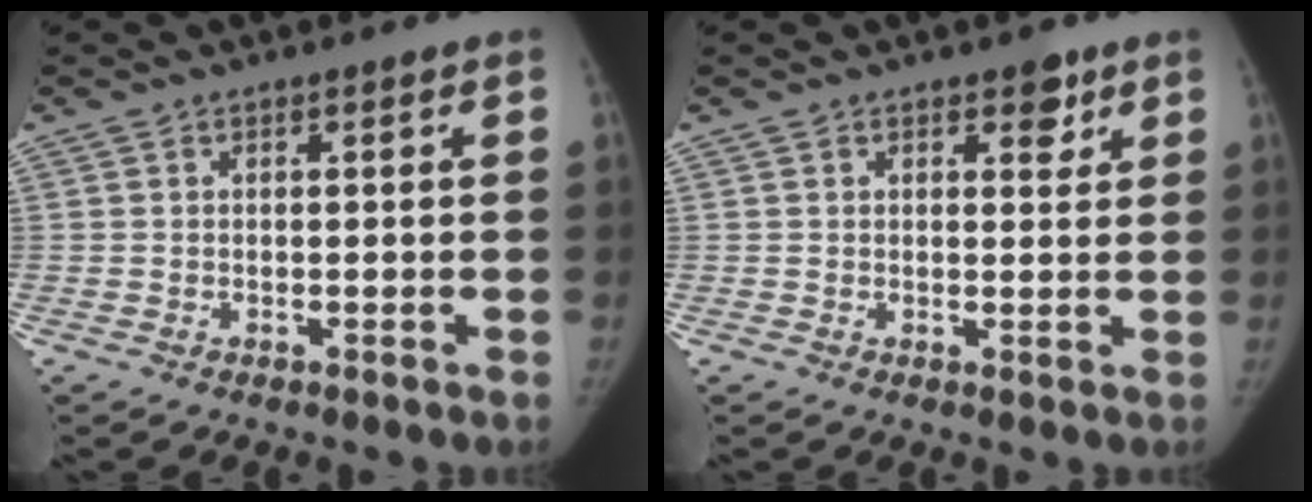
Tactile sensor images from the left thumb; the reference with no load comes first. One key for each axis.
{"total": 3.2, "fx": 2.0, "fy": 1.8, "fz": 1.8, "tx": -0.002, "ty": -0.010, "tz": 0.026}